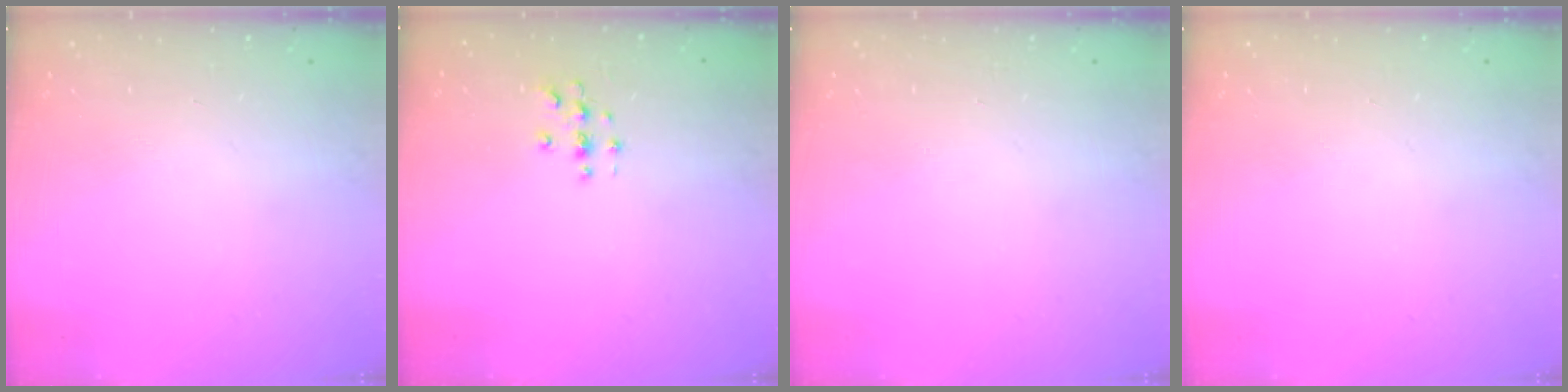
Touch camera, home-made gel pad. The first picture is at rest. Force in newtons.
{"total": 3.0, "press": 3.0, "slide": 0.3}
{"total": 0.6, "press": 0.0, "slide": 0.6}
{"total": 0.0}